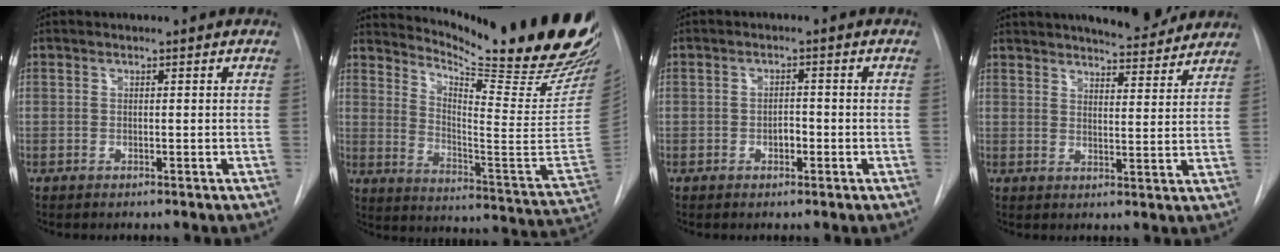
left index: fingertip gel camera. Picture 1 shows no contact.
{"total": 24.8, "force": [21.0, 0.4, 13.2], "torque": [-0.209, -0.116, 0.282]}
{"total": 1.7, "force": [-0.6, 0.9, 1.2], "torque": [-0.017, 0.004, -0.010]}
{"total": 11.3, "force": [10.4, 1.8, 4.1], "torque": [-0.054, -0.008, 0.132]}